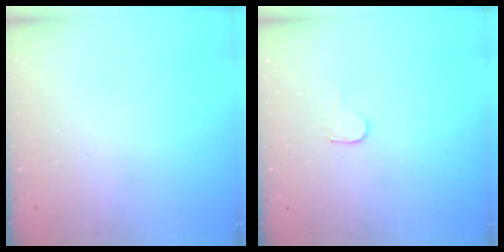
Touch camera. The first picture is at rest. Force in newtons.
{"total": 2.3, "press": 2.3, "slide": 0.2}